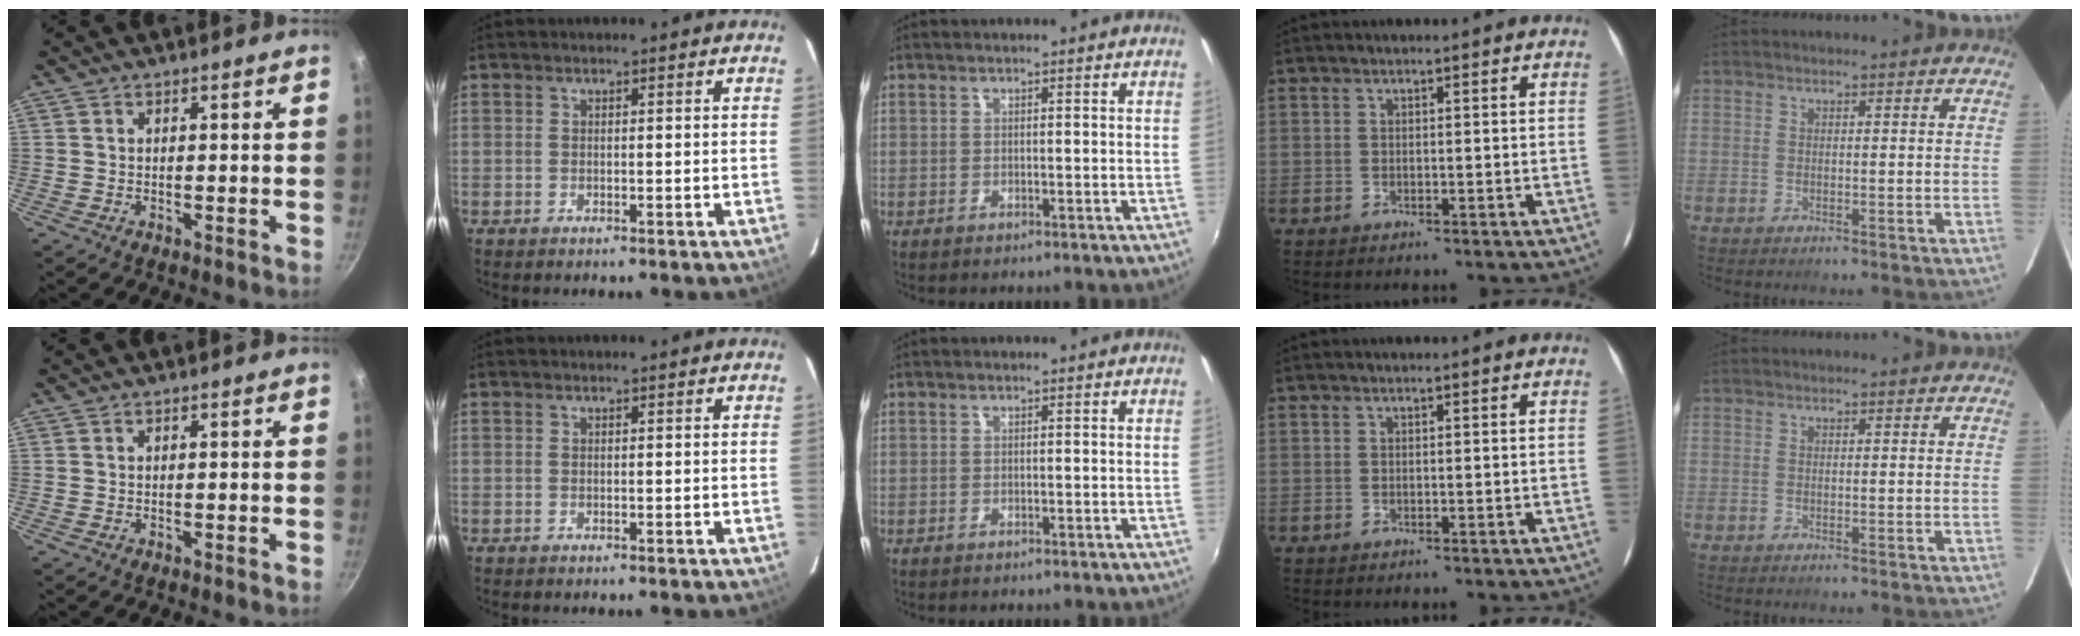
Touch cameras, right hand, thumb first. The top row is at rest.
{}